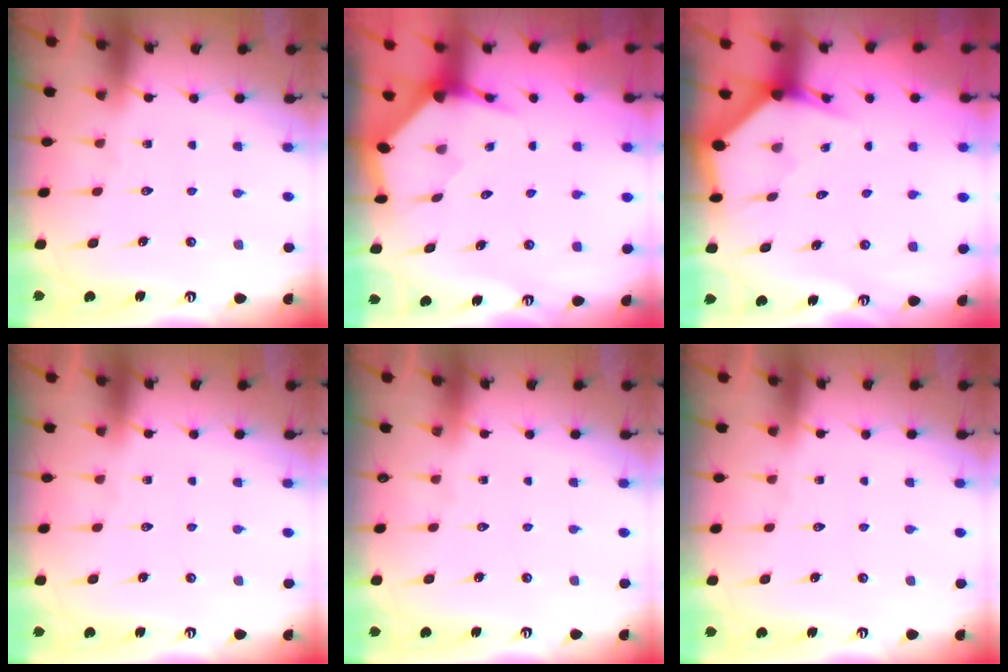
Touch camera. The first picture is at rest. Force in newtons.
{"total": 3.7, "press": 3.6, "slide": 0.4}
{"total": 2.8, "press": 2.8, "slide": 0.0}
{"total": 0.0}
{"total": 0.0}
{"total": 0.0}